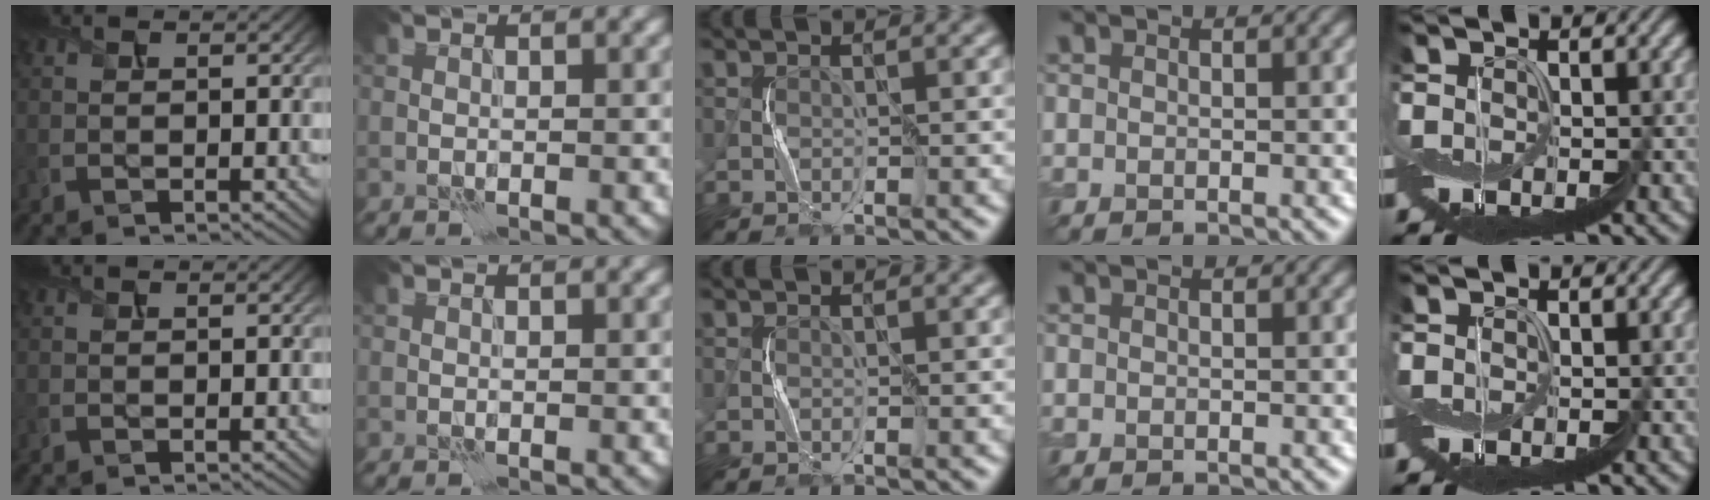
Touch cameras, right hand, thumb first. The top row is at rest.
{}